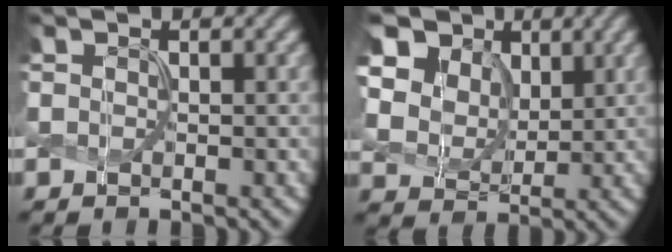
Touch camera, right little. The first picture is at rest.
{"total": 11.4, "force": [5.3, 8.6, 5.3], "torque": [-0.136, 0.022, 0.100]}